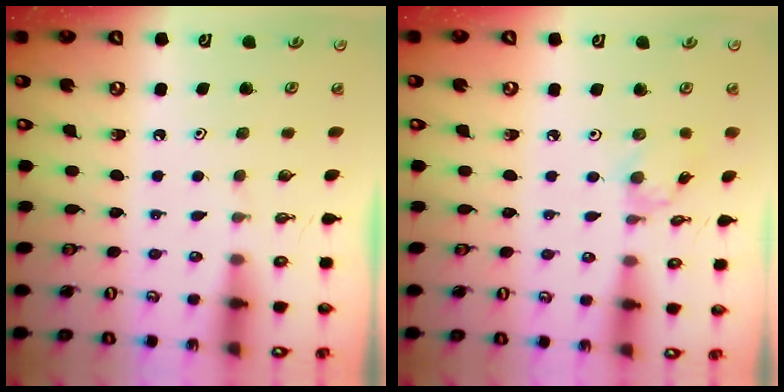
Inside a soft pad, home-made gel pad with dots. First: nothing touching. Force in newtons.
{"total": 1.4, "press": 1.4, "slide": 0.1}